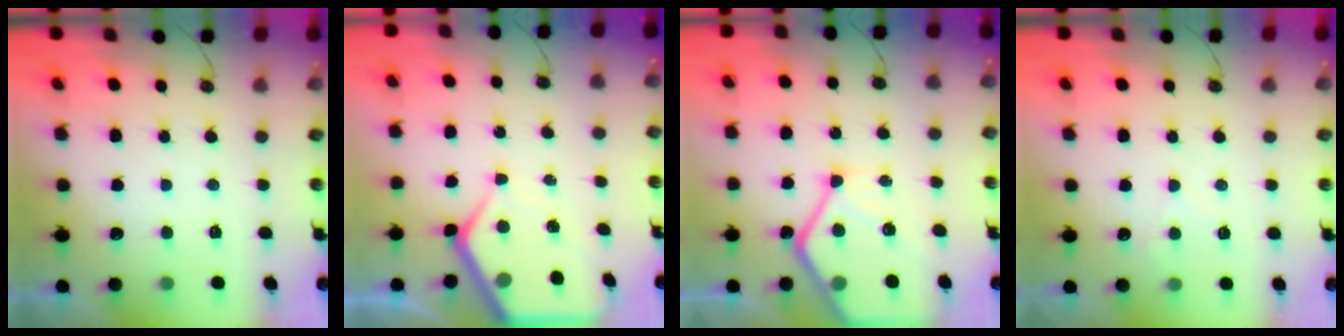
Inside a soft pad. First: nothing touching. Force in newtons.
{"total": 7.6, "press": 7.6, "slide": 0.6}
{"total": 14.3, "press": 14.3, "slide": 0.9}
{"total": 3.8, "press": 3.8, "slide": 0.5}